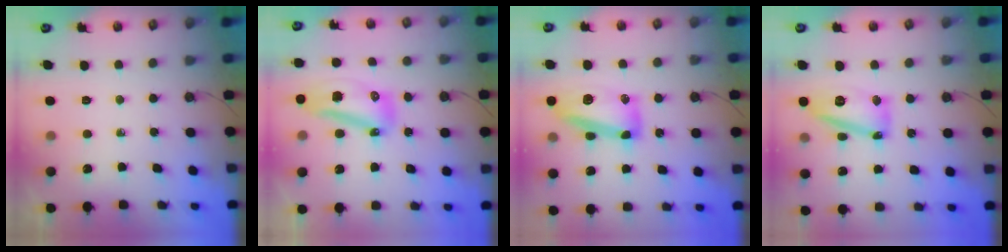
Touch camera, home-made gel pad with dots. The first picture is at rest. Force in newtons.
{"total": 16.5, "press": 15.0, "slide": 6.8}
{"total": 14.3, "press": 14.2, "slide": 1.3}
{"total": 14.3, "press": 14.2, "slide": 1.3}